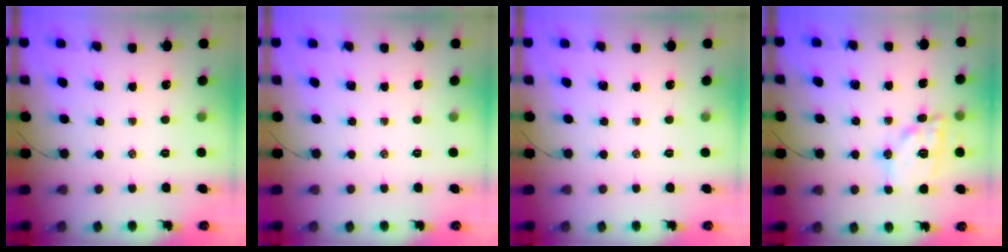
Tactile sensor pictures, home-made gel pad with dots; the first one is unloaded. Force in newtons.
{"total": 0.0}
{"total": 0.0}
{"total": 13.6, "press": 13.5, "slide": 1.4}